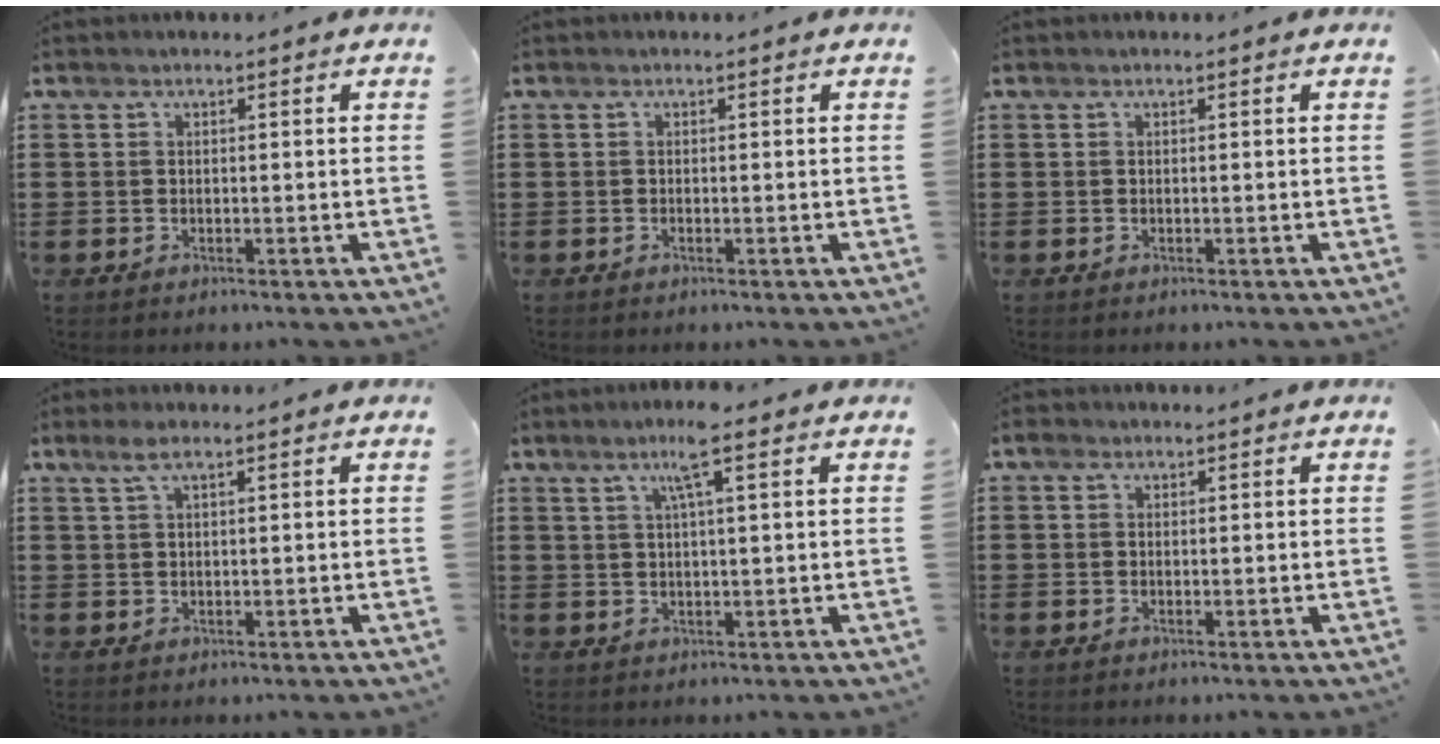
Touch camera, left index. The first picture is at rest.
{"total": 0.0}
{"total": 0.0}
{"total": 2.2, "force": [1.0, 0.4, 1.9], "torque": [-0.039, 0.002, 0.018]}
{"total": 4.6, "force": [2.4, 0.0, 3.9], "torque": [-0.083, 0.002, 0.039]}
{"total": 1.0, "force": [0.1, 0.8, 0.6], "torque": [-0.013, 0.007, 0.000]}